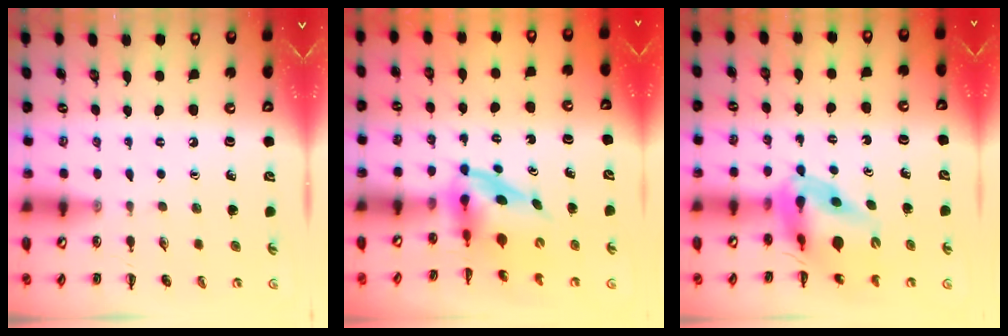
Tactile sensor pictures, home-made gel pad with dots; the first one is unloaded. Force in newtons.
{"total": 3.8, "press": 3.7, "slide": 0.6}
{"total": 10.6, "press": 10.1, "slide": 3.3}